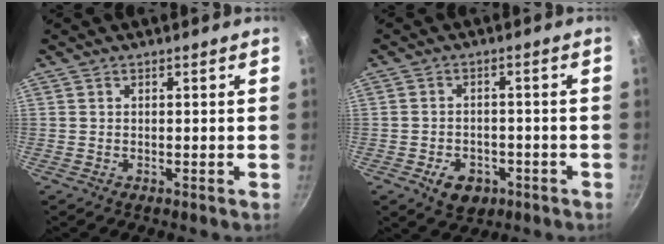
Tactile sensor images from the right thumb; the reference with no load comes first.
{"total": 6.6, "force": [-2.9, 4.7, 3.6], "torque": [-0.038, 0.018, -0.035]}